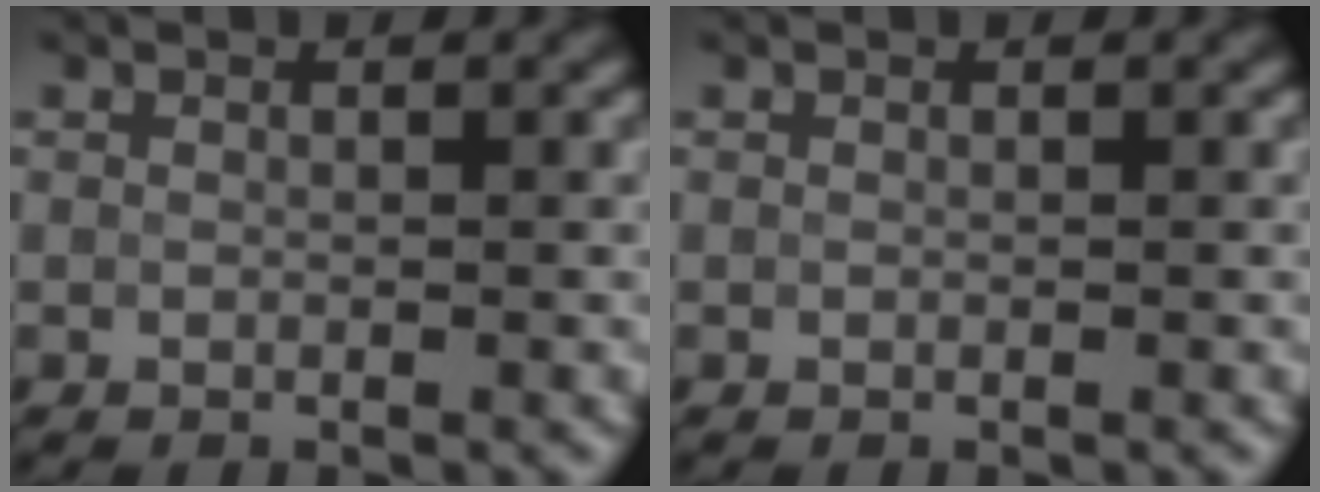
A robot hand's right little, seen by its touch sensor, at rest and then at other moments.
{"total": 0.0}